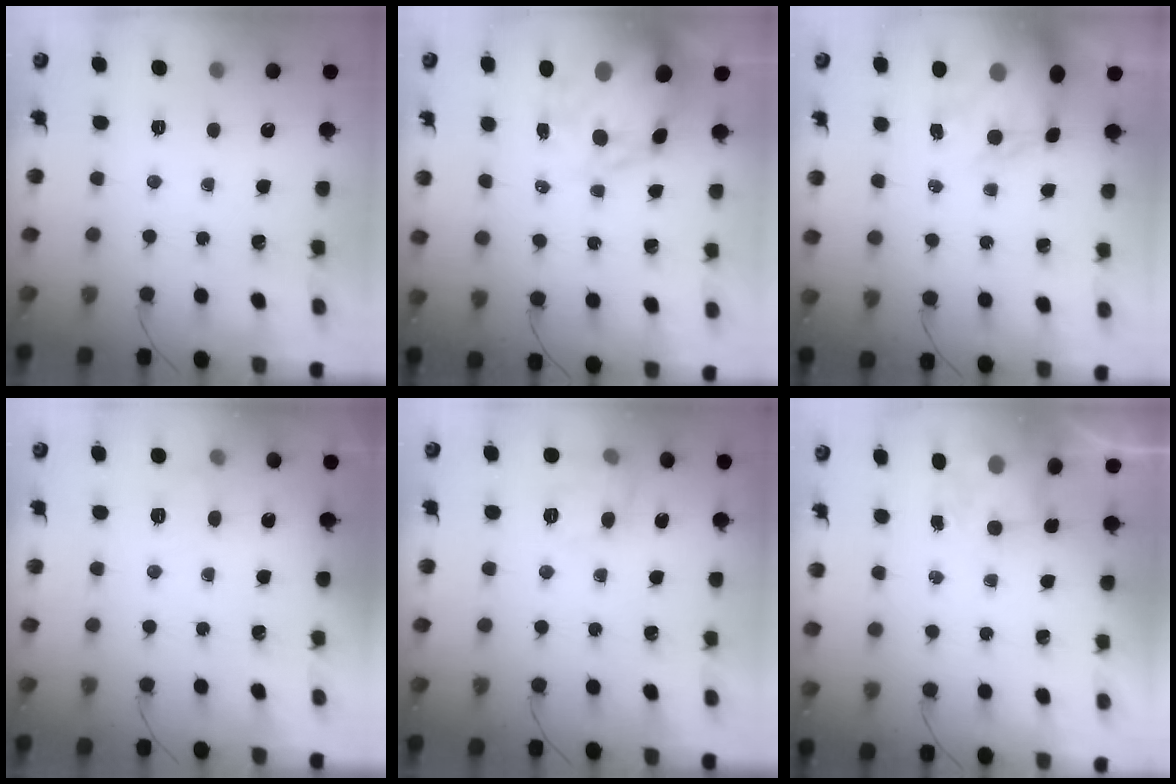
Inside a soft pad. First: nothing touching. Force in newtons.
{"total": 15.0, "press": 14.5, "slide": 3.8}
{"total": 13.0, "press": 12.5, "slide": 3.6}
{"total": 6.8, "press": 6.5, "slide": 1.9}
{"total": 10.0, "press": 9.9, "slide": 1.2}
{"total": 4.4, "press": 4.4, "slide": 0.7}